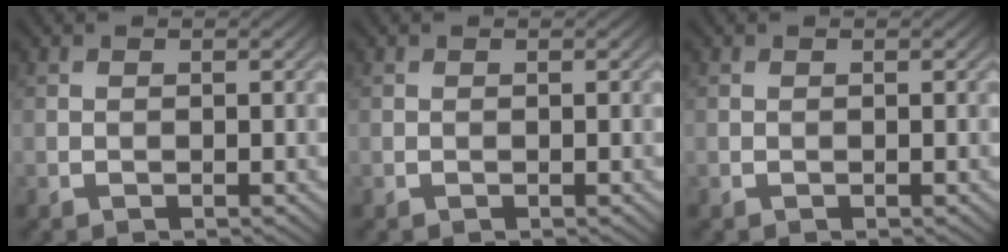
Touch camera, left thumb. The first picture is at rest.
{"total": 0.0}
{"total": 0.0}